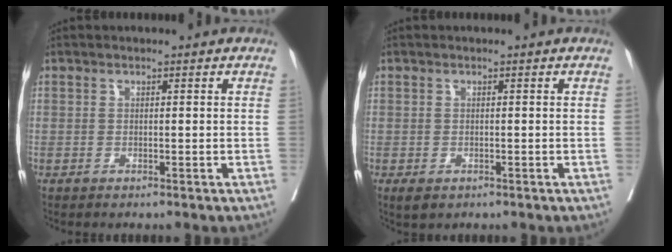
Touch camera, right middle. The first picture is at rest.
{"total": 1.7, "force": [-0.9, 1.0, 1.0], "torque": [-0.013, -0.002, -0.006]}